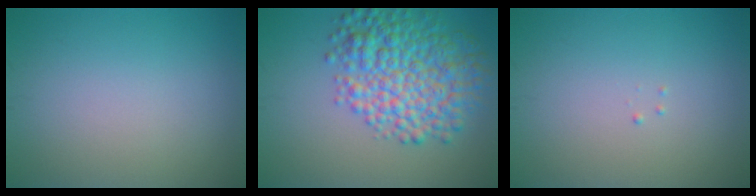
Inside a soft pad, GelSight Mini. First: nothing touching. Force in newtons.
{"total": 8.0, "press": 8.0, "slide": 0.0}
{"total": 0.0}